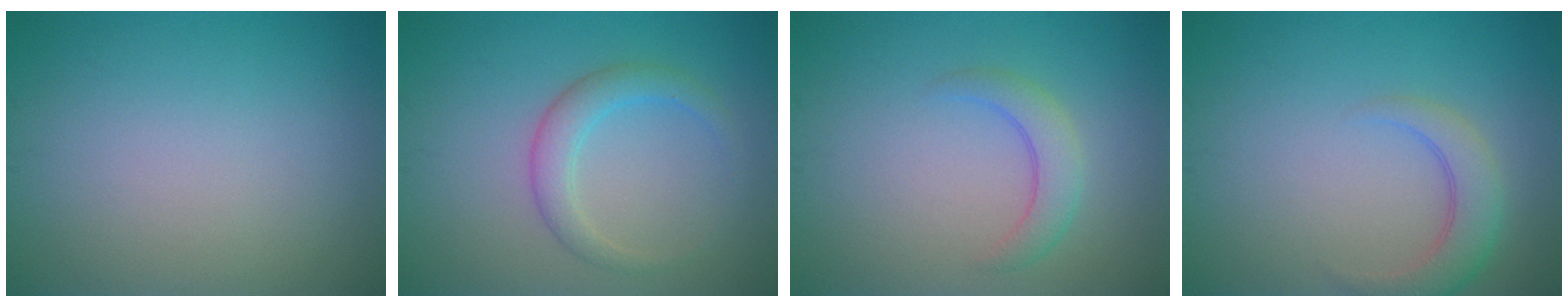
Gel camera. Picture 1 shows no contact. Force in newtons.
{"total": 2.7, "press": 2.7, "slide": 0.1}
{"total": 2.4, "press": 2.4, "slide": 0.1}
{"total": 3.2, "press": 3.2, "slide": 0.3}